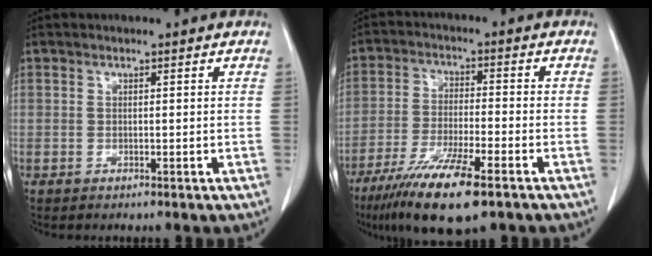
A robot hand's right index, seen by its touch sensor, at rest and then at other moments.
{"total": 12.5, "force": [-7.9, 1.6, 9.6], "torque": [-0.176, -0.030, -0.136]}